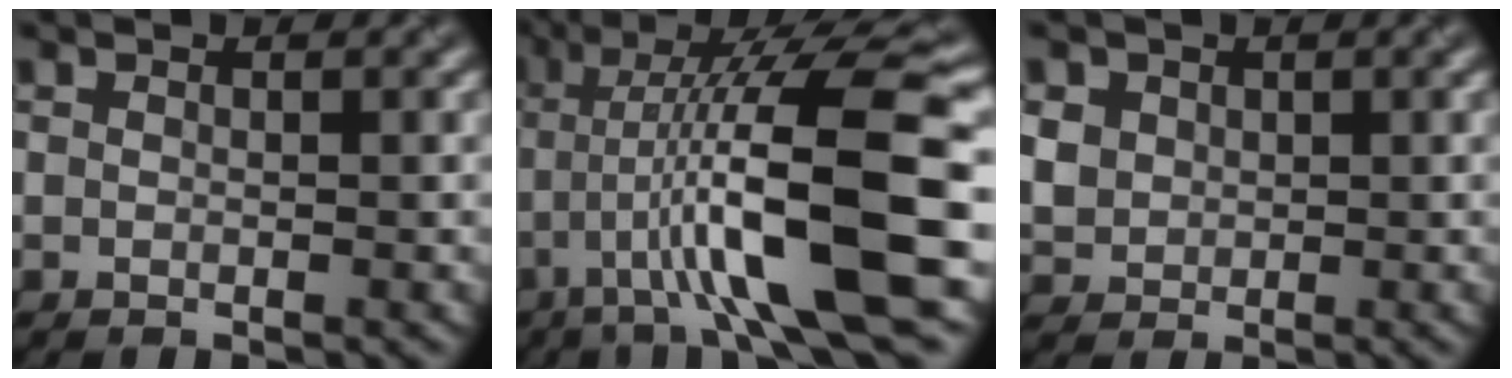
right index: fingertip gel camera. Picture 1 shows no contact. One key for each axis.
{"total": 12.2, "fx": -2.7, "fy": 1.9, "fz": 11.8, "tx": -0.180, "ty": 0.026, "tz": -0.036}
{"total": 2.0, "fx": 0.6, "fy": 1.9, "fz": 0.4, "tx": -0.021, "ty": 0.004, "tz": 0.030}